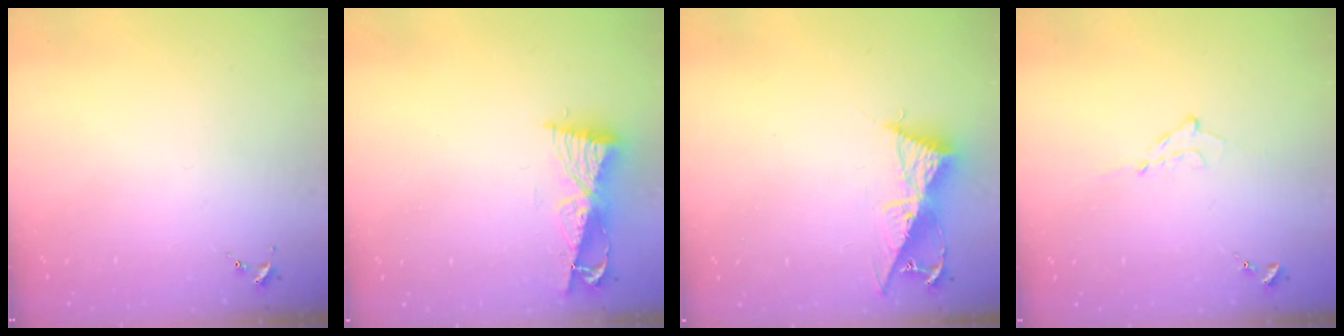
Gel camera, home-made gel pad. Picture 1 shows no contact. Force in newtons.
{"total": 8.5, "press": 8.4, "slide": 1.0}
{"total": 12.4, "press": 12.4, "slide": 1.0}
{"total": 5.6, "press": 5.5, "slide": 0.8}